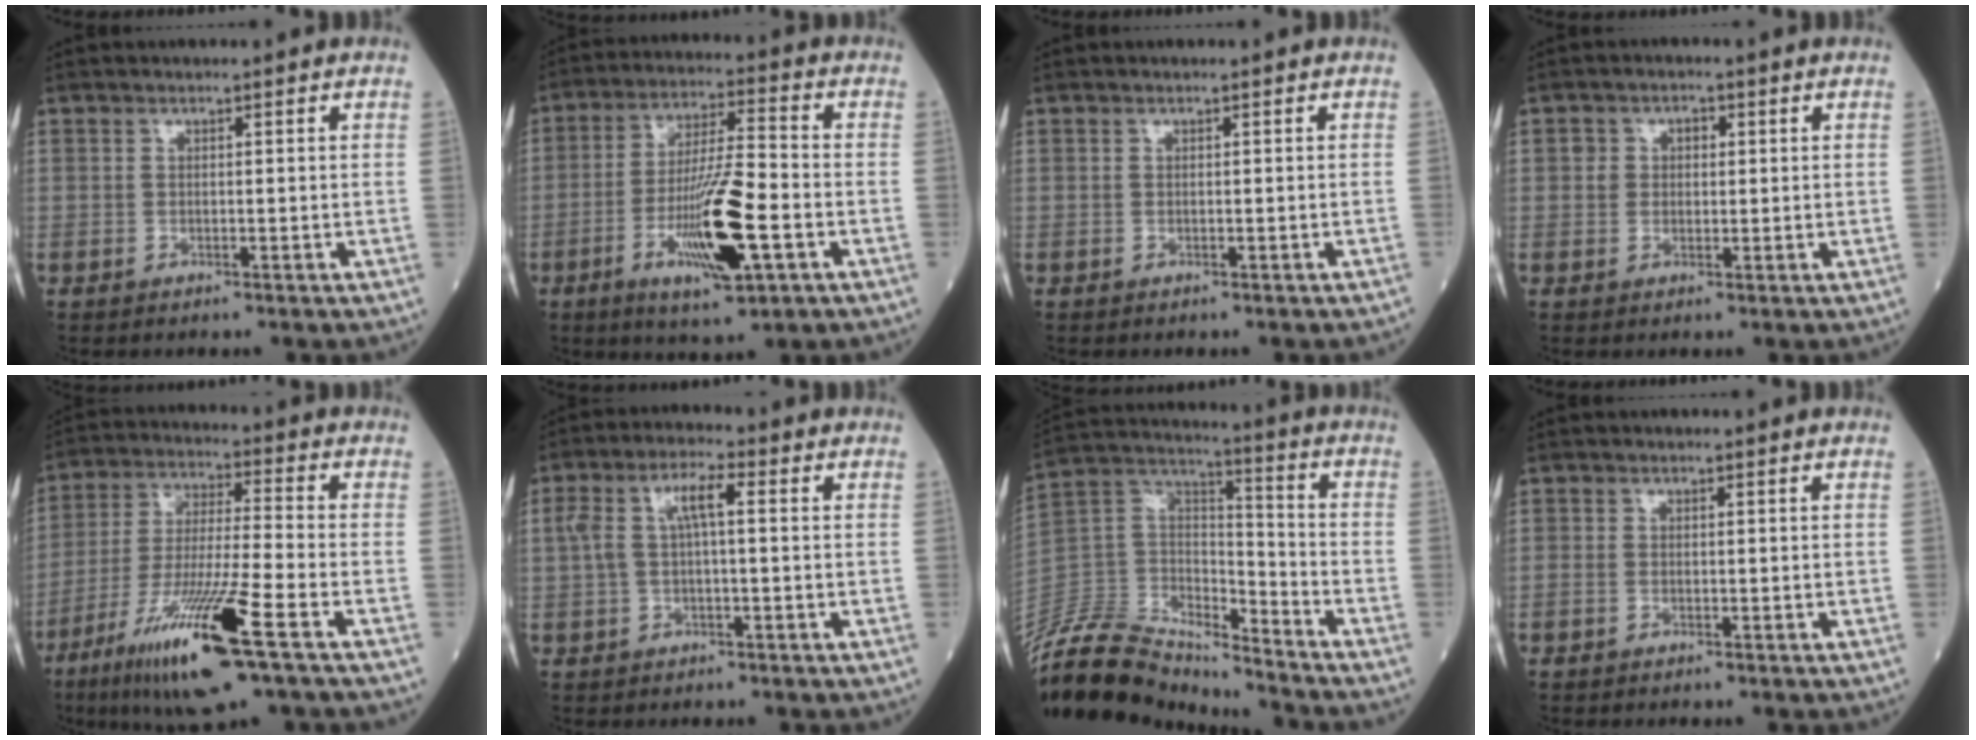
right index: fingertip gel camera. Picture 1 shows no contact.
{"total": 13.3, "force": [-4.4, 1.7, 12.4], "torque": [-0.225, -0.011, -0.075]}
{"total": 0.0}
{"total": 2.9, "force": [0.6, 2.4, 1.5], "torque": [-0.021, 0.009, 0.009]}
{"total": 16.5, "force": [-8.6, 0.4, 14.1], "torque": [-0.284, -0.040, -0.157]}
{"total": 5.8, "force": [0.9, 1.6, 5.4], "torque": [-0.119, 0.028, 0.021]}
{"total": 18.5, "force": [-17.6, 3.7, 4.2], "torque": [-0.083, 0.043, -0.322]}
{"total": 0.0}